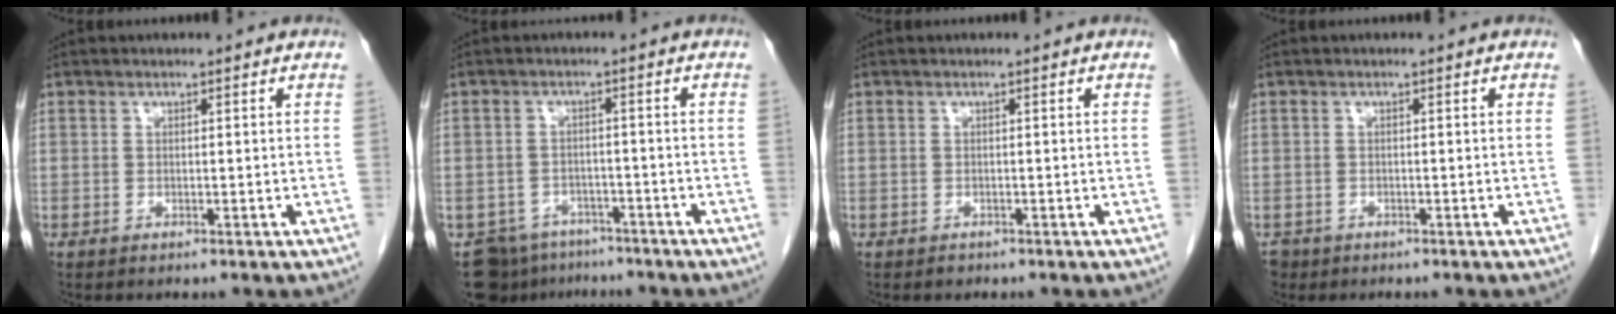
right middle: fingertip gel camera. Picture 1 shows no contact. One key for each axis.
{"total": 7.7, "fx": -6.2, "fy": 4.4, "fz": 0.7, "tx": -0.012, "ty": 0.006, "tz": -0.086}
{"total": 0.6, "fx": -0.5, "fy": 0.4, "fz": 0.1, "tx": -0.004, "ty": 0.001, "tz": -0.007}
{"total": 2.0, "fx": -1.4, "fy": 1.3, "fz": 0.1, "tx": -0.010, "ty": 0.001, "tz": -0.025}